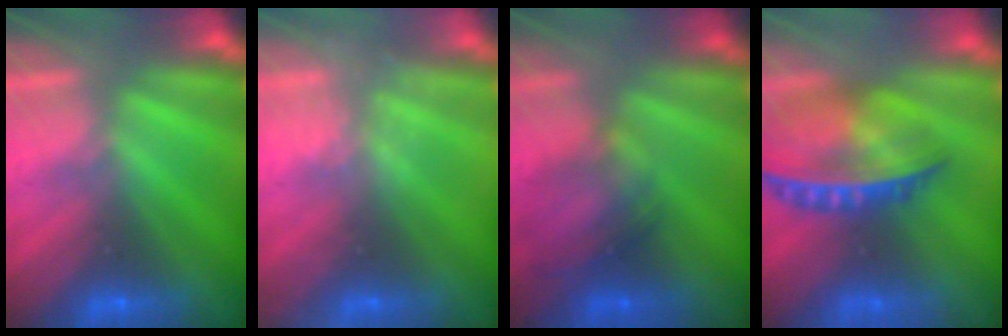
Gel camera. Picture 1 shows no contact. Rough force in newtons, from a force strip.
{"total": 2.2}
{"total": 2.0}
{"total": 8.7}